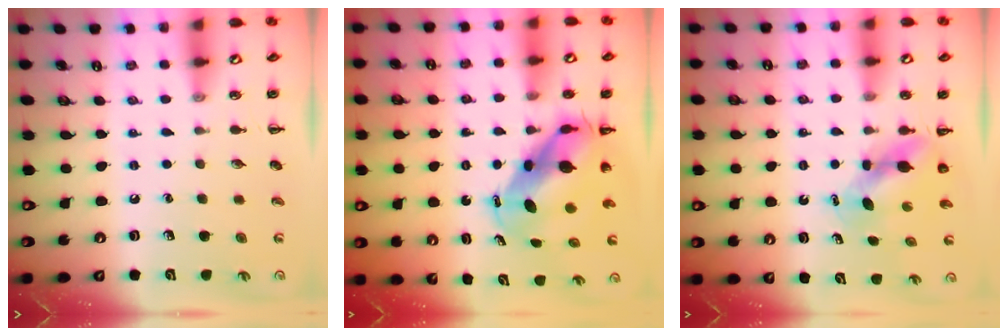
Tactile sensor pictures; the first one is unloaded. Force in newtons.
{"total": 8.7, "press": 8.3, "slide": 2.5}
{"total": 5.7, "press": 5.7, "slide": 0.2}